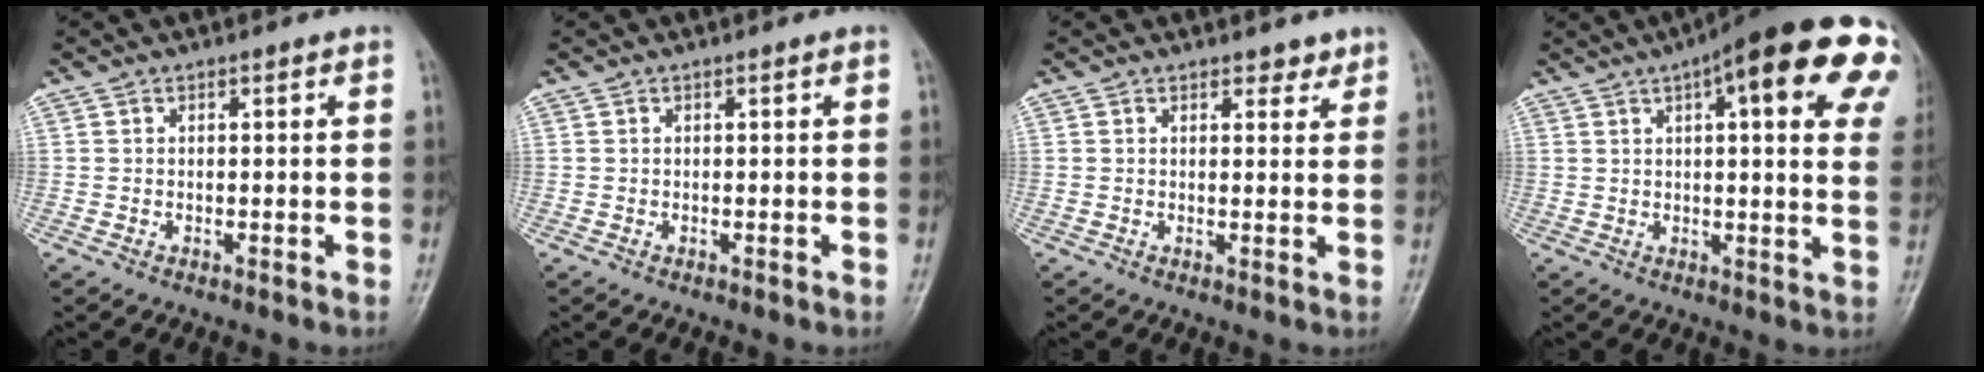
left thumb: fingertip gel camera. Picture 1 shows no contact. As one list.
[{"total": 0.0}, {"total": 2.4, "force": [1.9, 1.2, 0.8], "torque": [0.007, -0.011, 0.023]}, {"total": 23.6, "force": [10.0, 6.7, 20.3], "torque": [-0.231, 0.017, 0.121]}]